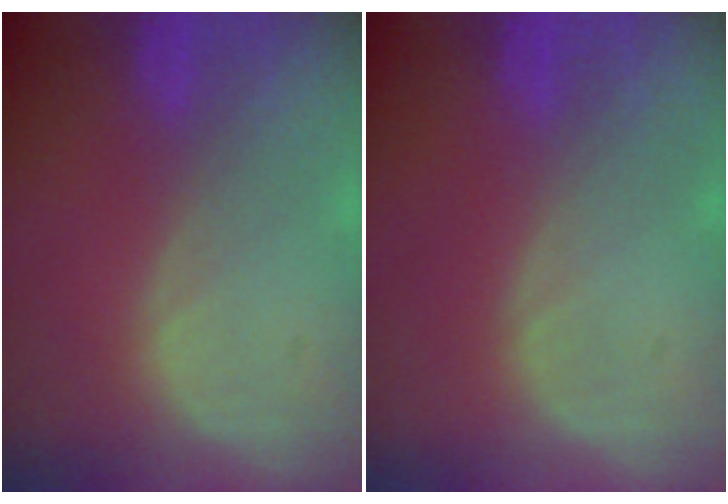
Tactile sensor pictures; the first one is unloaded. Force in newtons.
{"total": 0.0}